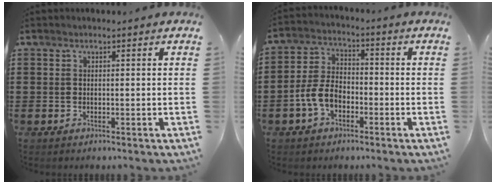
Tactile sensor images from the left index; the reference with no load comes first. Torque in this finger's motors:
{"motor_torque": [1.15, 0.33, 0.60, 0.08]}